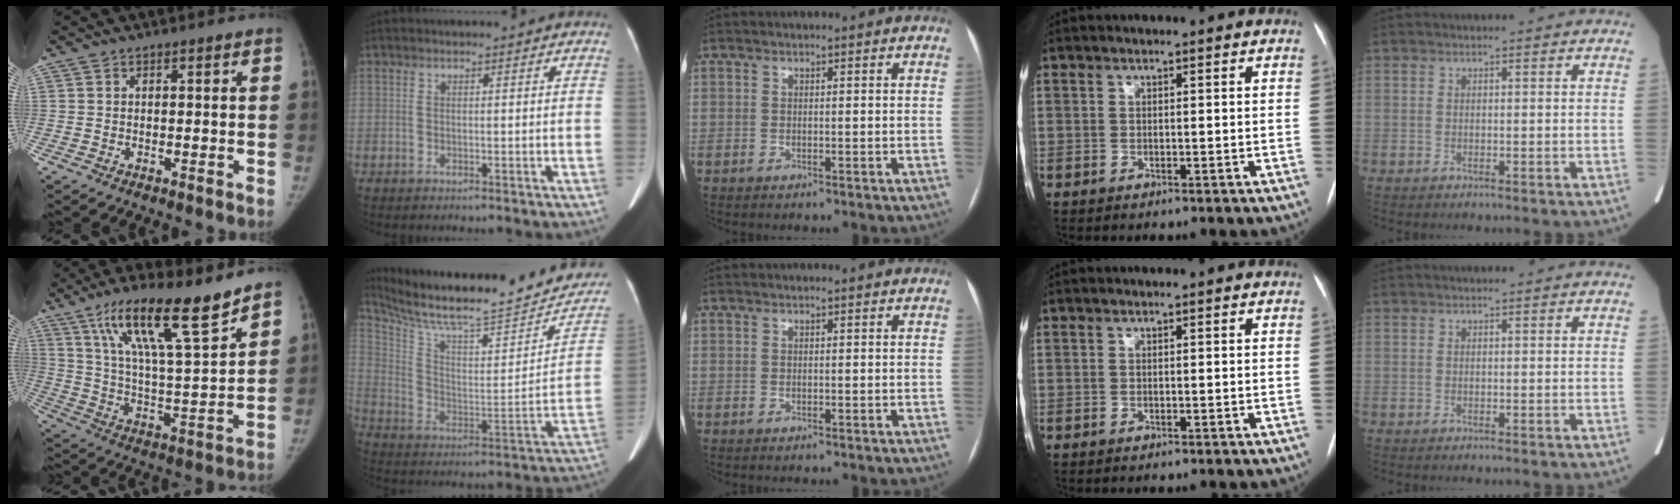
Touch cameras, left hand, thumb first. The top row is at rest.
{"thumb": {"total": 18.4, "force": [12.6, 2.8, 13.0], "torque": [-0.204, -0.065, 0.222]}, "index": {"total": 25.2, "force": [22.0, 4.1, 11.6], "torque": [-0.189, -0.031, 0.316]}}